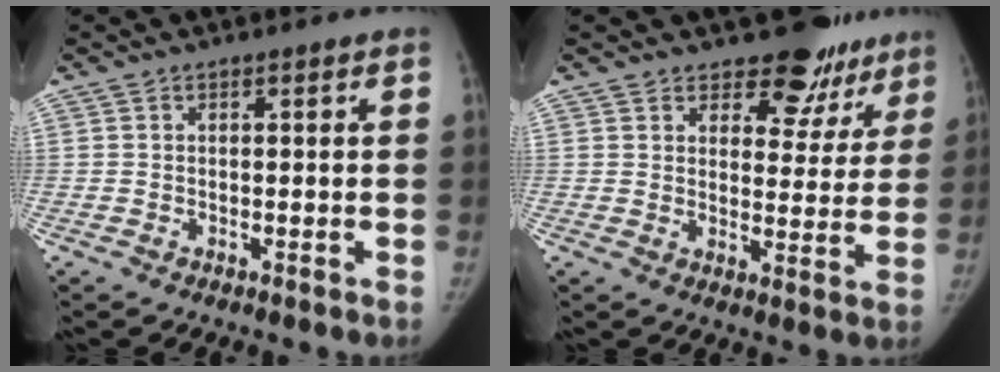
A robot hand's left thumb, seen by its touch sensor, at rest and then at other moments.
{"total": 11.4, "force": [9.1, 6.0, 3.6], "torque": [0.010, -0.058, 0.106]}